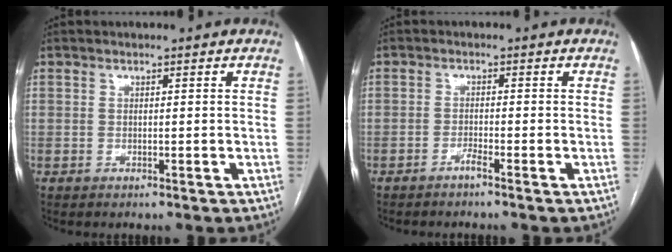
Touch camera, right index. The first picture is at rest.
{"total": 1.4, "force": [-1.2, -0.3, 0.7], "torque": [-0.015, 0.001, -0.022]}